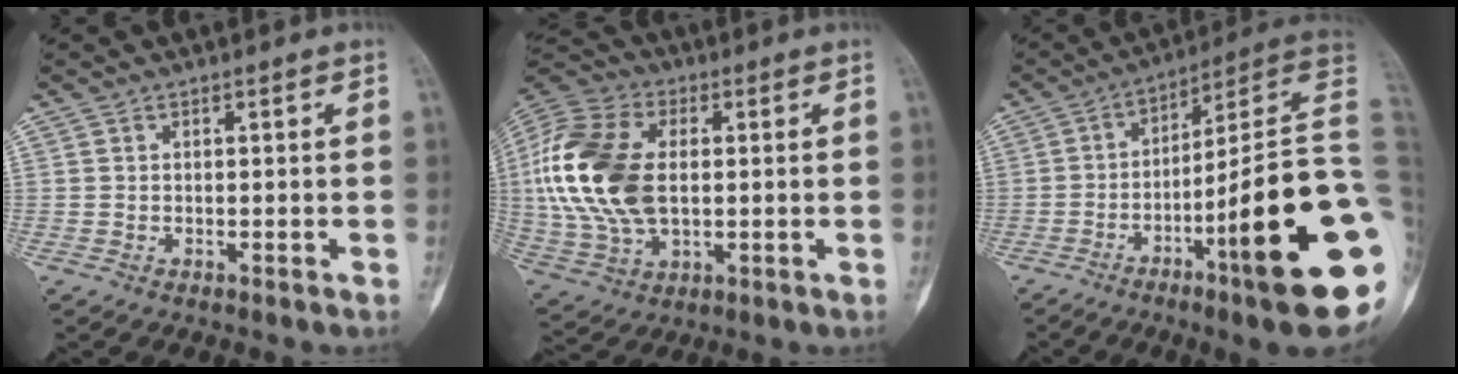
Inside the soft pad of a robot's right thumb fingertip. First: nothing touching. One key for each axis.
{"total": 21.1, "fx": 1.6, "fy": 12.9, "fz": 16.6, "tx": -0.355, "ty": 0.004, "tz": 0.030}
{"total": 24.3, "fx": -7.4, "fy": 2.5, "fz": 23.0, "tx": -0.280, "ty": 0.027, "tz": -0.112}